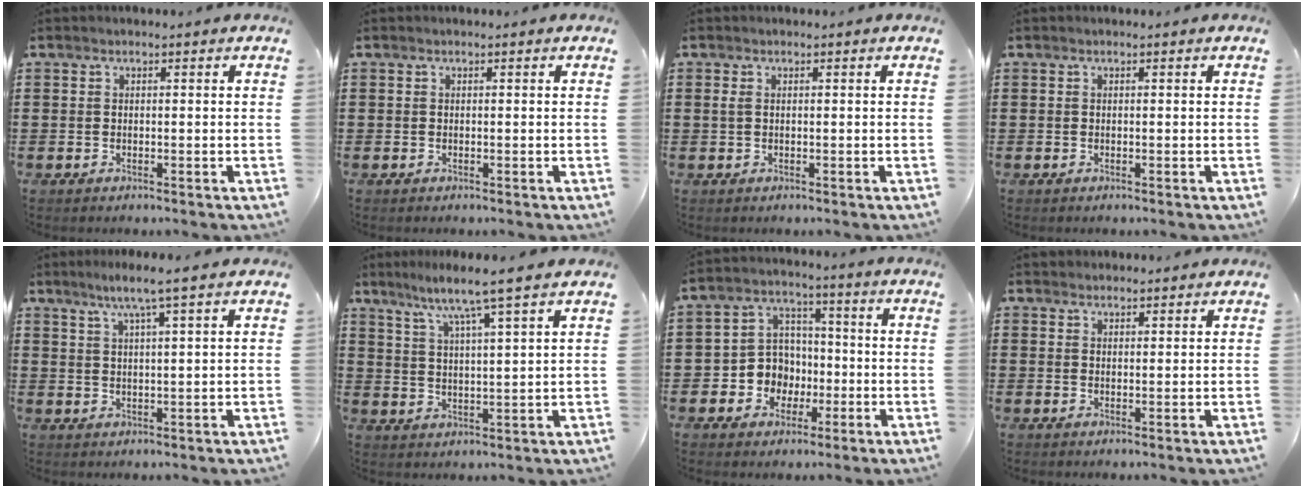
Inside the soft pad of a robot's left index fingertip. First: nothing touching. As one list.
[{"total": 0.0}, {"total": 1.0, "force": [0.2, 0.3, 0.9], "torque": [-0.026, -0.002, 0.001]}, {"total": 0.0}, {"total": 4.8, "force": [3.1, -0.6, 3.6], "torque": [-0.077, -0.002, 0.051]}, {"total": 5.9, "force": [4.7, -1.3, 3.3], "torque": [-0.083, -0.030, 0.074]}, {"total": 6.8, "force": [-1.4, 6.4, 1.9], "torque": [-0.069, 0.011, -0.025]}, {"total": 1.7, "force": [1.7, 0.4, -0.1], "torque": [-0.001, 0.003, 0.034]}]